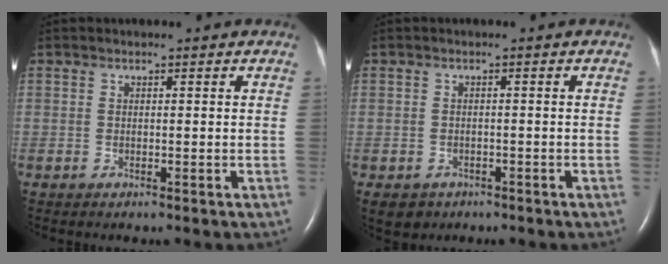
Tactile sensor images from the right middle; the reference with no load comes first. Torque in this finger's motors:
{"motor_torque": [0.12, -0.07, 0.08, 0.03]}